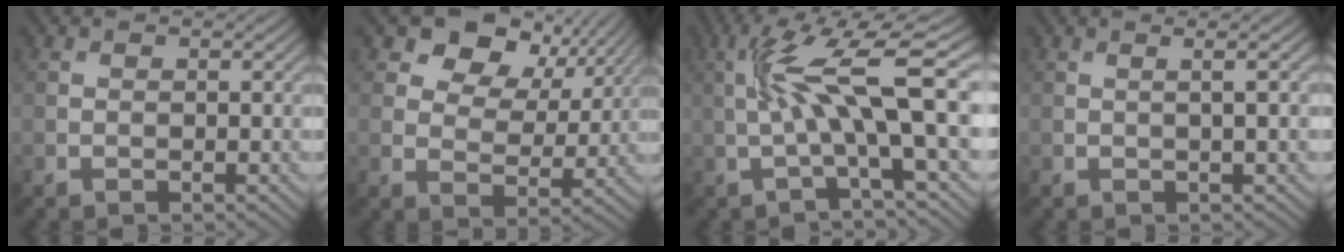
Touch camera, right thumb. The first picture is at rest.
{"total": 8.9, "force": [5.2, 5.7, 4.4], "torque": [-0.077, -0.005, 0.080]}
{"total": 11.0, "force": [0.7, 2.4, 10.8], "torque": [-0.184, 0.023, 0.007]}
{"total": 2.8, "force": [0.4, 0.5, 2.7], "torque": [-0.036, 0.012, -0.002]}